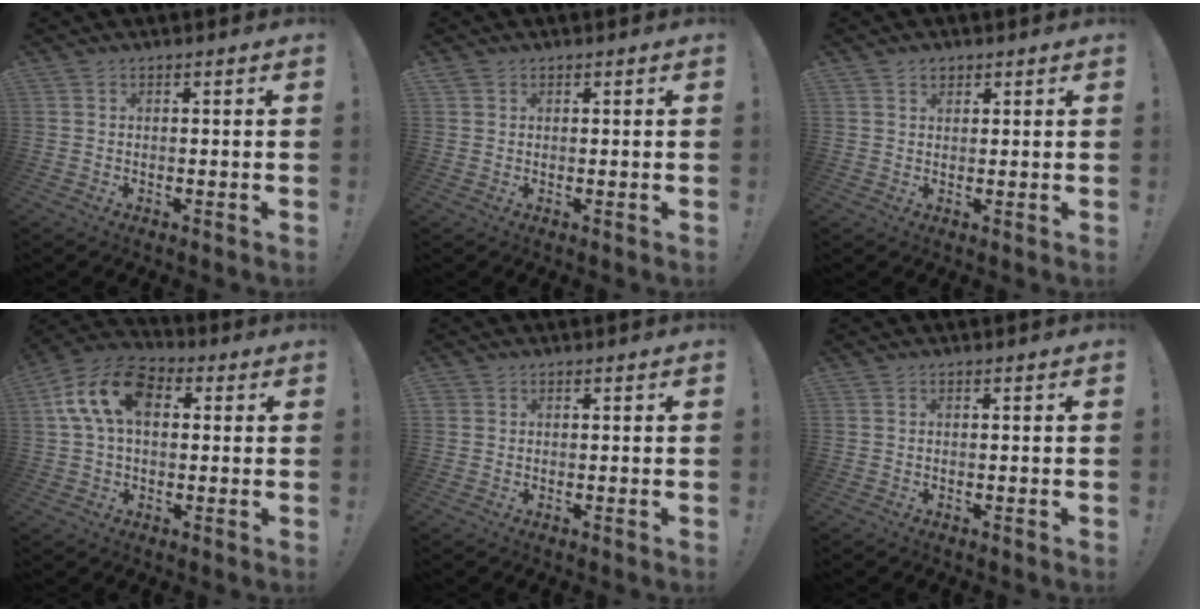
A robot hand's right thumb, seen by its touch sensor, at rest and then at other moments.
{"total": 1.1, "force": [0.8, 0.8, 0.2], "torque": [0.004, -0.003, 0.013]}
{"total": 1.9, "force": [1.2, 1.4, 0.5], "torque": [-0.003, -0.003, 0.021]}
{"total": 15.1, "force": [3.7, 9.5, 11.1], "torque": [-0.209, 0.010, 0.067]}
{"total": 1.0, "force": [0.4, 1.0, 0.1], "torque": [-0.002, 0.002, 0.007]}
{"total": 0.0}